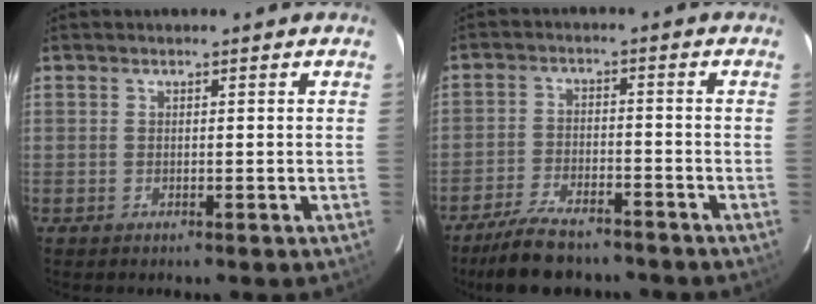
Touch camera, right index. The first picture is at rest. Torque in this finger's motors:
{"motor_torque": [0.72, -0.76, 0.15, 0.00]}